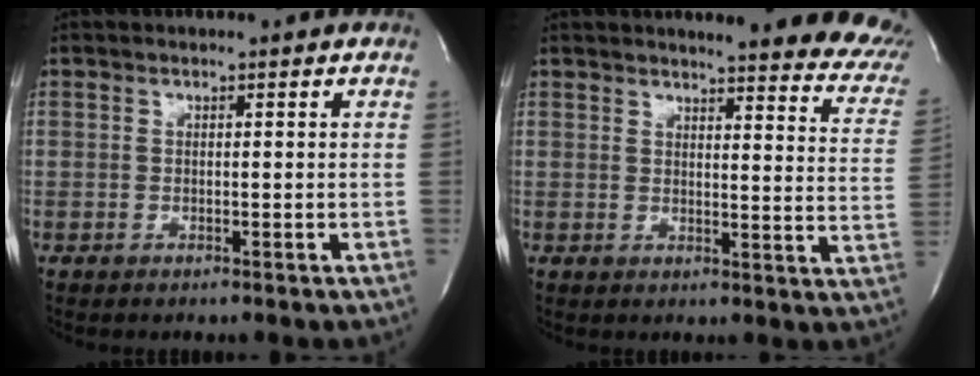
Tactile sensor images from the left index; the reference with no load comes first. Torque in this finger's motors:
{"motor_torque": [0.24, -0.34, 0.48, 0.09]}